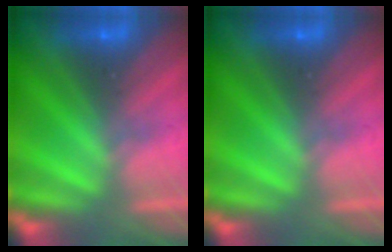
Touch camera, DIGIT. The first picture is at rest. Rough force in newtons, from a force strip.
{"total": 0.0}